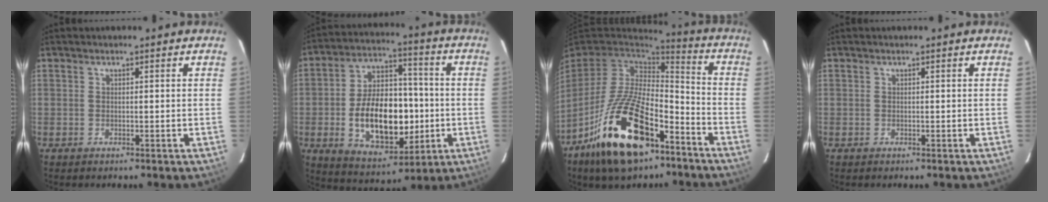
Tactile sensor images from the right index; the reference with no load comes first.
{"total": 18.6, "force": [-3.1, 11.0, 14.7], "torque": [-0.273, 0.020, -0.030]}
{"total": 23.4, "force": [-13.2, 10.8, 16.0], "torque": [-0.319, -0.013, -0.224]}
{"total": 0.0}